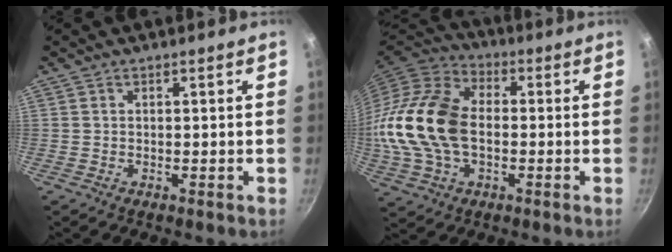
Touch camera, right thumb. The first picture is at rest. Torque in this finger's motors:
{"motor_torque": [2.38, 2.45, 0.93, 0.03, 0.34]}